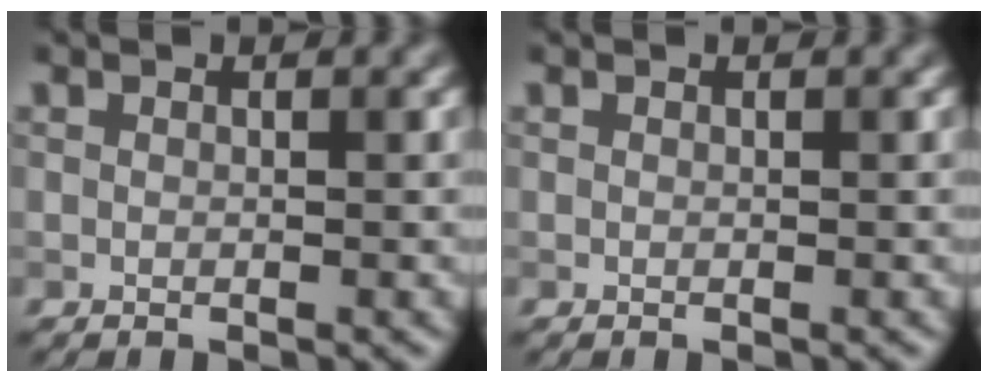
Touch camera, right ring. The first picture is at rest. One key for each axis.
{"total": 0.0}